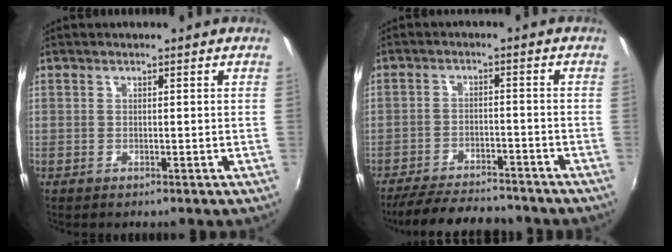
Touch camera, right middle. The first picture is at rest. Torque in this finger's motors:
{"motor_torque": [1.09, -1.05, 0.38, 0.11]}